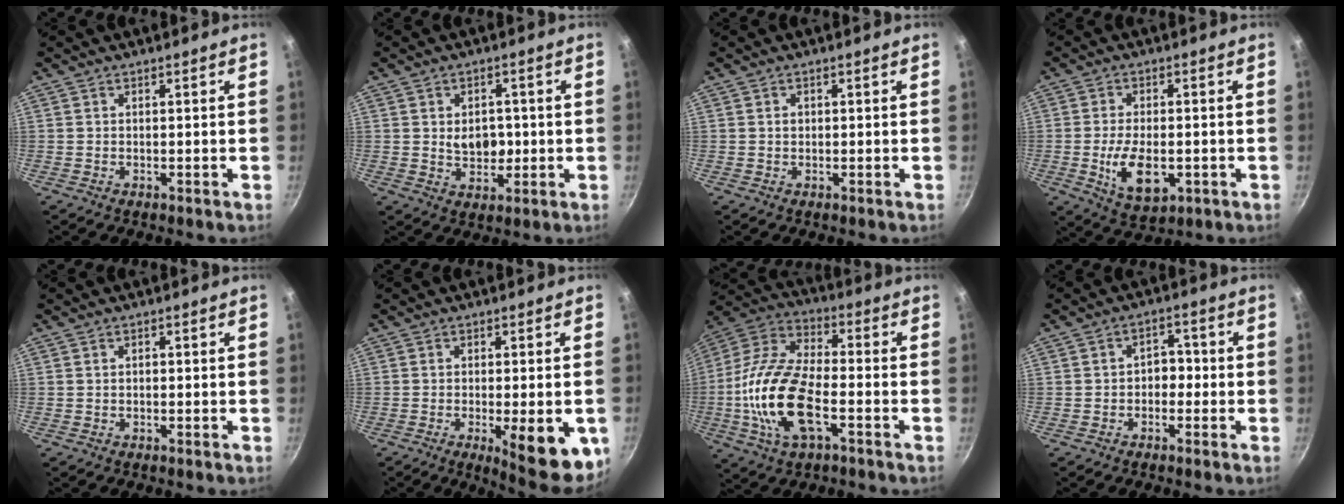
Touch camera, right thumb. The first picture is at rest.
{"total": 5.7, "force": [0.2, 4.2, 3.9], "torque": [-0.032, -0.001, 0.010]}
{"total": 0.8, "force": [0.1, 0.7, 0.3], "torque": [-0.001, 0.002, 0.001]}
{"total": 9.1, "force": [-2.0, 4.9, 7.4], "torque": [-0.125, -0.005, -0.024]}
{"total": 0.6, "force": [0.0, 0.4, 0.4], "torque": [-0.006, 0.003, -0.002]}
{"total": 12.8, "force": [-4.0, 4.0, 11.4], "torque": [-0.128, -0.012, -0.042]}
{"total": 18.9, "force": [-4.6, 8.9, 16.0], "torque": [-0.332, 0.026, -0.087]}
{"total": 3.9, "force": [-0.8, 2.9, 2.5], "torque": [-0.015, 0.017, -0.023]}